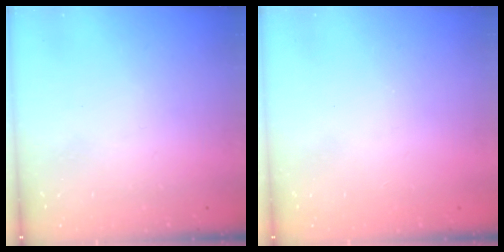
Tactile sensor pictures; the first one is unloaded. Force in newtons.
{"total": 0.7, "press": 0.7, "slide": 0.2}